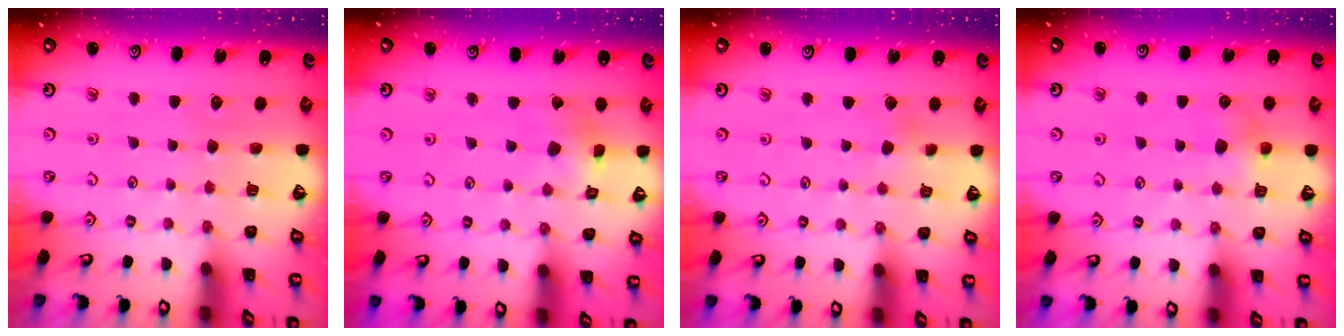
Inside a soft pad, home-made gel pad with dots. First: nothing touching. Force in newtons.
{"total": 3.1, "press": 3.1, "slide": 0.5}
{"total": 1.8, "press": 1.7, "slide": 0.4}
{"total": 6.1, "press": 6.1, "slide": 0.4}